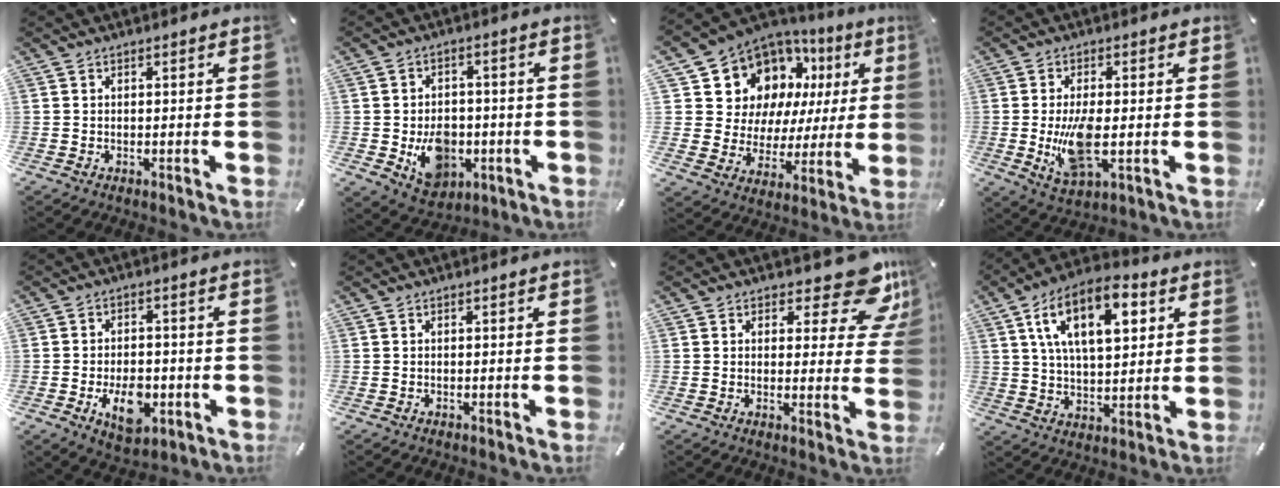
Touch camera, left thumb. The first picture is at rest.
{"total": 10.5, "force": [-2.4, 8.4, 5.7], "torque": [-0.082, 0.012, -0.036]}
{"total": 13.9, "force": [7.5, 10.7, 4.8], "torque": [-0.091, -0.068, 0.148]}
{"total": 10.2, "force": [-0.7, 4.6, 9.1], "torque": [-0.192, -0.022, -0.011]}
{"total": 9.2, "force": [-2.9, 5.7, 6.6], "torque": [-0.103, 0.003, -0.050]}
{"total": 0.0}
{"total": 11.4, "force": [7.8, 4.6, 7.0], "torque": [-0.070, -0.061, 0.133]}
{"total": 15.8, "force": [6.6, 8.3, 11.7], "torque": [-0.194, -0.005, 0.109]}